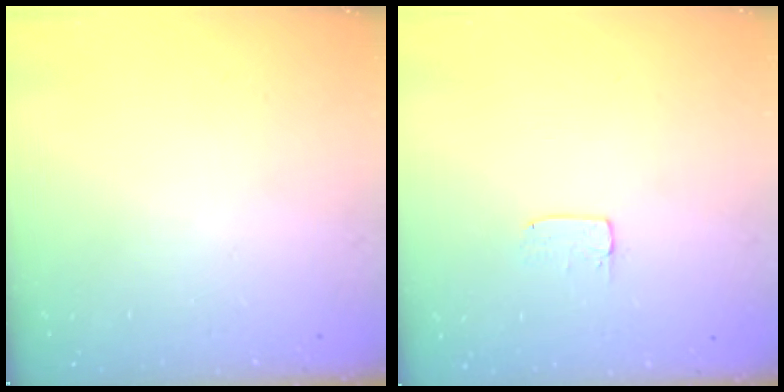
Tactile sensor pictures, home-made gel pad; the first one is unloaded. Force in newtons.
{"total": 3.7, "press": 3.6, "slide": 0.2}